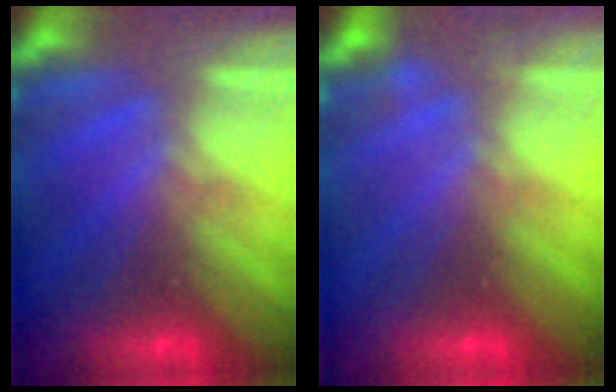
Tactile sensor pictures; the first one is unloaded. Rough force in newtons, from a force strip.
{"total": 2.1}